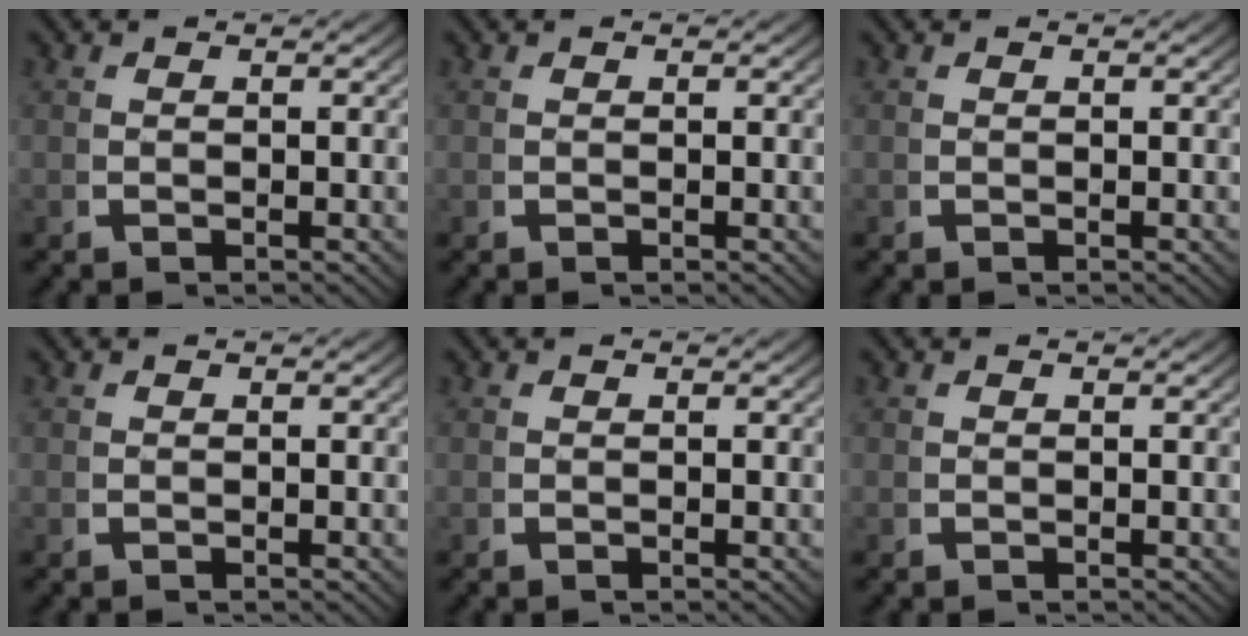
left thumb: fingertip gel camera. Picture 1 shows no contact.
{"total": 0.0}
{"total": 0.0}
{"total": 0.0}
{"total": 0.0}
{"total": 0.0}